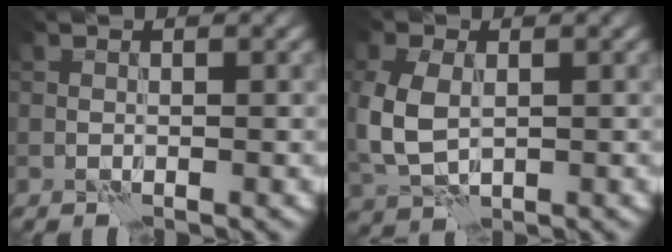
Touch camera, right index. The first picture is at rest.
{"total": 5.4, "force": [0.2, 3.6, 4.0], "torque": [-0.109, 0.003, 0.006]}